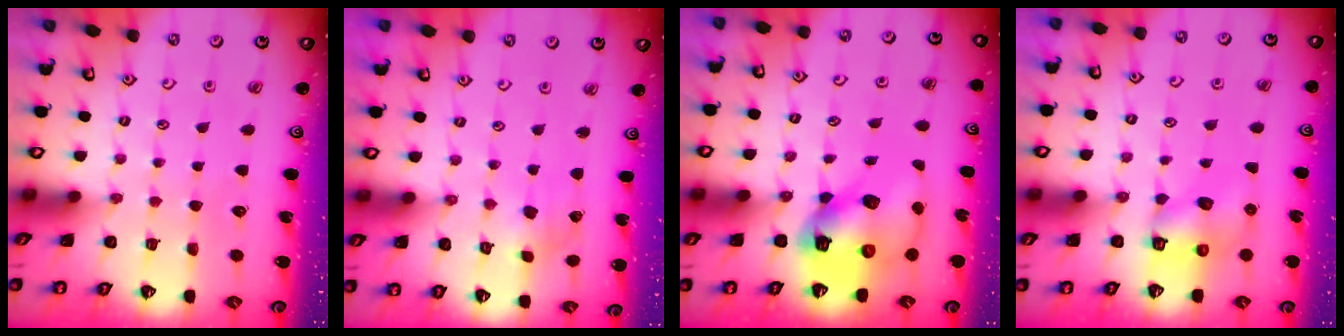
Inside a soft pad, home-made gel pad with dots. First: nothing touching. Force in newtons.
{"total": 2.2, "press": 2.1, "slide": 0.6}
{"total": 14.9, "press": 14.7, "slide": 2.2}
{"total": 6.4, "press": 6.4, "slide": 0.7}